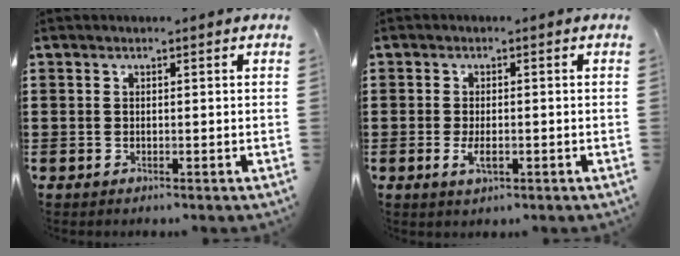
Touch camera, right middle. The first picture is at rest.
{"total": 2.7, "force": [-0.6, 1.1, 2.4], "torque": [-0.052, -0.004, -0.013]}